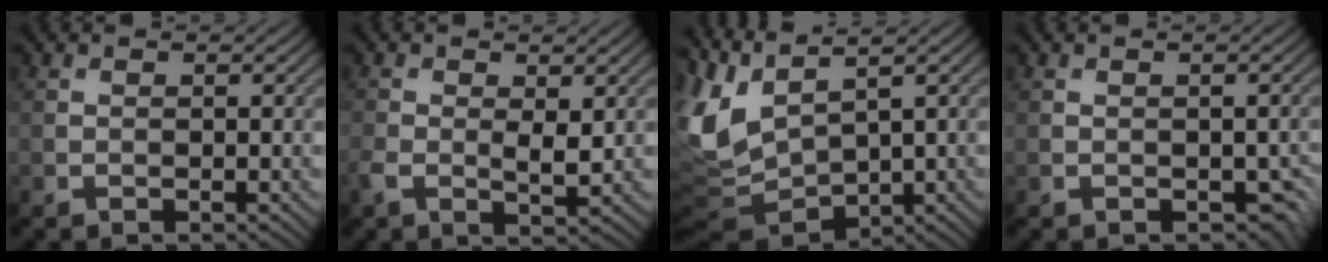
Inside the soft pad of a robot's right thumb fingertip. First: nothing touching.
{"total": 3.8, "force": [-0.1, 1.9, 3.3], "torque": [-0.077, -0.009, -0.001]}
{"total": 7.7, "force": [0.8, 3.8, 6.6], "torque": [-0.181, -0.016, 0.024]}
{"total": 2.6, "force": [-0.8, 1.6, 1.9], "torque": [-0.028, -0.015, -0.003]}